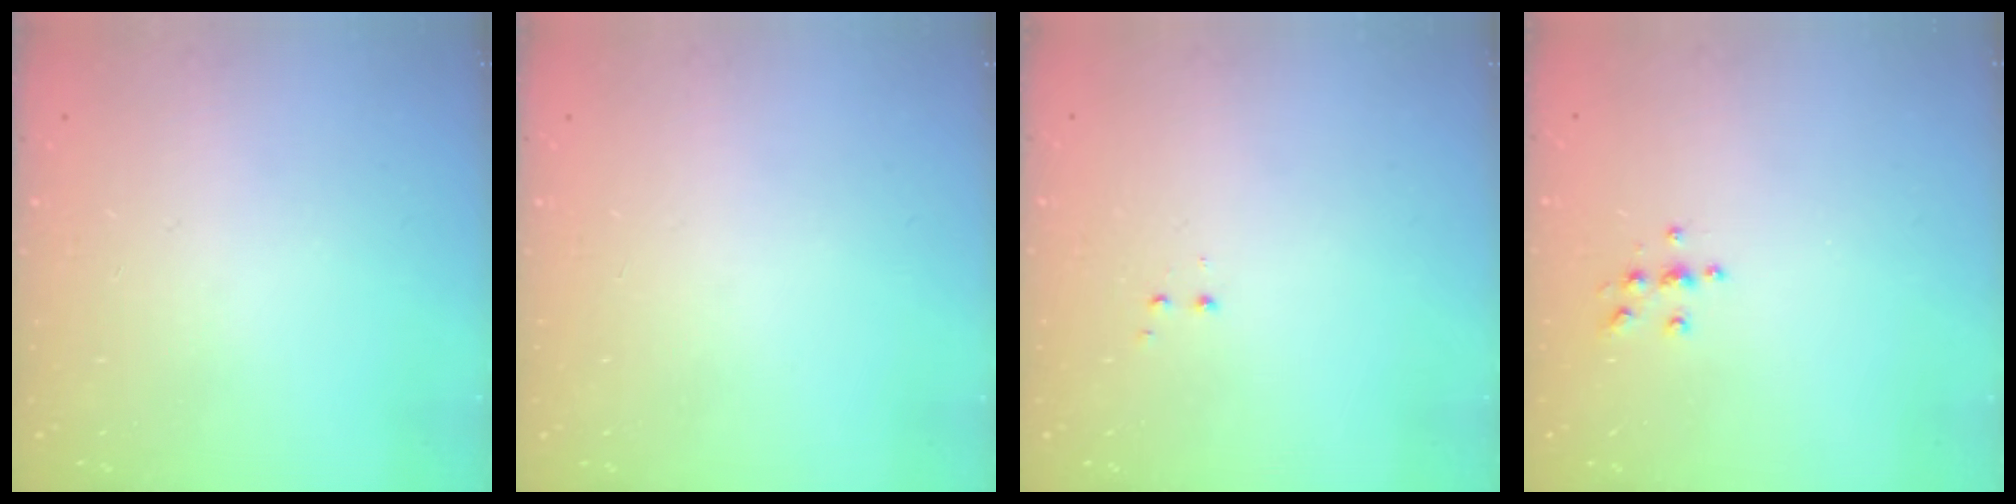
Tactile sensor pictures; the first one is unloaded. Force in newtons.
{"total": 0.0}
{"total": 1.2, "press": 1.1, "slide": 0.5}
{"total": 5.5, "press": 5.5, "slide": 0.4}